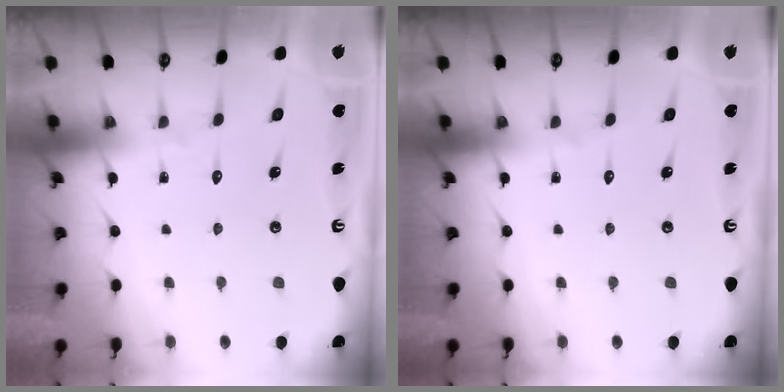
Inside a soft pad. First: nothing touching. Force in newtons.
{"total": 0.0}